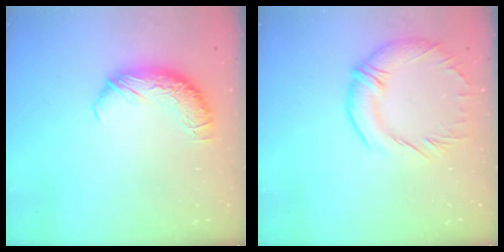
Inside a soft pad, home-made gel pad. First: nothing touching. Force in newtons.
{"total": 4.4, "press": 3.3, "slide": 3.0}